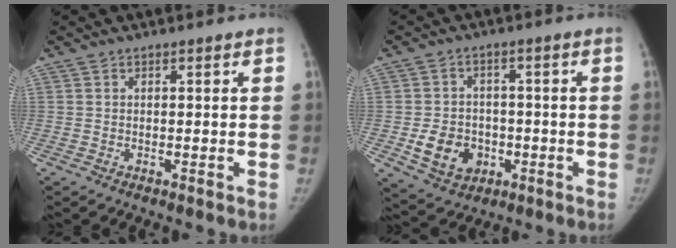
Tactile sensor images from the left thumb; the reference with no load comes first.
{"total": 8.9, "force": [-2.3, 7.3, 4.5], "torque": [-0.048, 0.009, -0.028]}